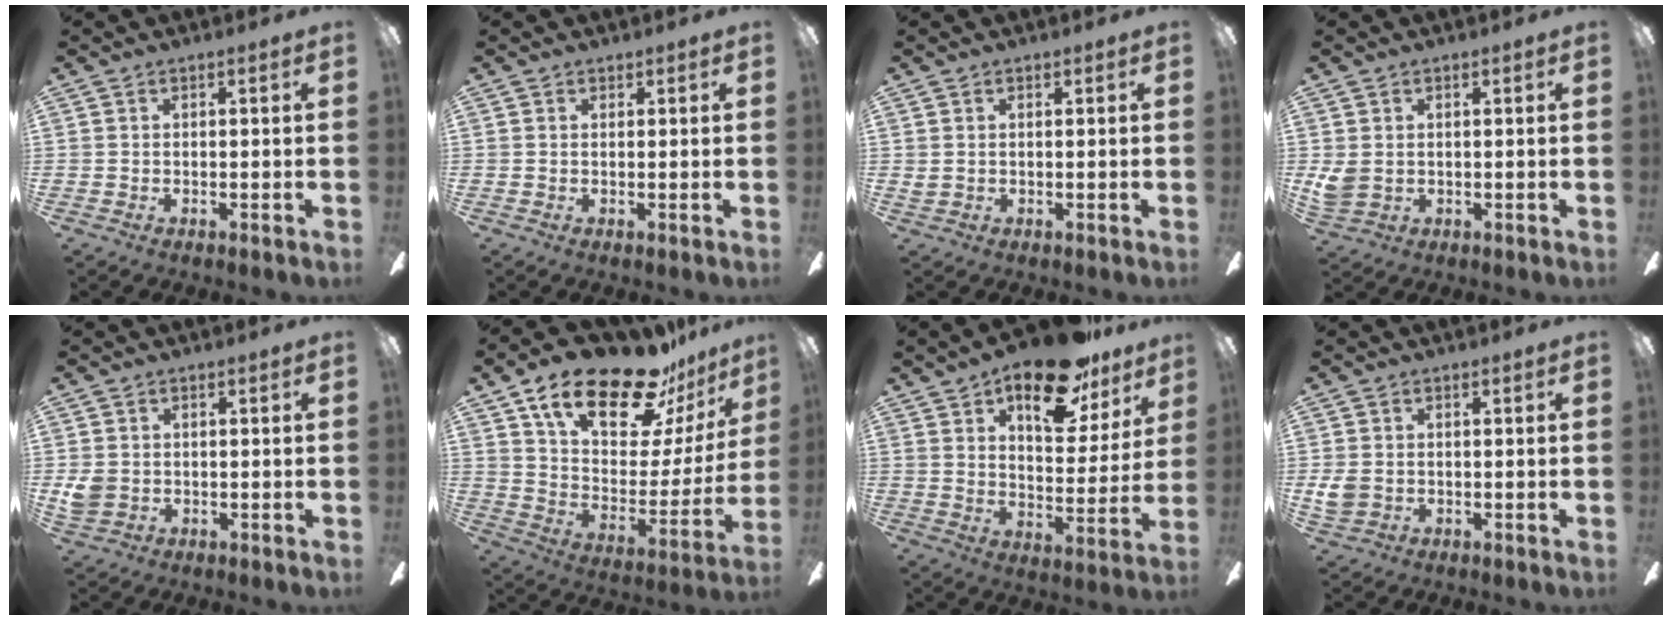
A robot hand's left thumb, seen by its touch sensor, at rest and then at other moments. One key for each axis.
{"total": 0.8, "fx": 0.6, "fy": 0.4, "fz": 0.0, "tx": -0.001, "ty": 0.001, "tz": 0.012}
{"total": 1.1, "fx": 0.6, "fy": 0.8, "fz": 0.3, "tx": -0.007, "ty": 0.004, "tz": 0.010}
{"total": 4.0, "fx": 1.1, "fy": 3.3, "fz": 2.1, "tx": -0.039, "ty": 0.001, "tz": 0.023}
{"total": 4.1, "fx": 0.2, "fy": 3.7, "fz": 1.7, "tx": -0.024, "ty": 0.002, "tz": 0.003}
{"total": 24.8, "fx": 17.3, "fy": 10.1, "fz": 14.6, "tx": -0.239, "ty": -0.101, "tz": 0.296}
{"total": 19.5, "fx": 13.1, "fy": 8.8, "fz": 11.5, "tx": -0.168, "ty": -0.067, "tz": 0.217}
{"total": 4.1, "fx": 0.2, "fy": 3.5, "fz": 2.2, "tx": -0.045, "ty": 0.001, "tz": 0.002}